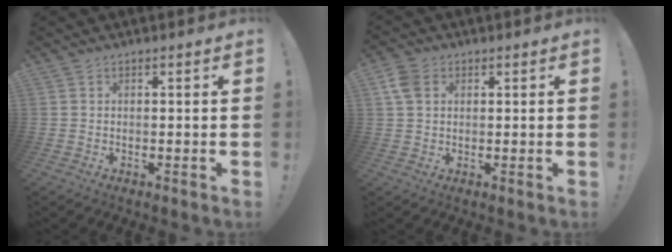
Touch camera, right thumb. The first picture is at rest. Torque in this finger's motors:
{"motor_torque": [0.11, 0.06, 0.45, 0.04, 0.14]}